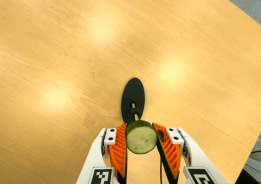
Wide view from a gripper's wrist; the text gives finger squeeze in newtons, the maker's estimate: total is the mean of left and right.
{"total": 12.1, "left": 10.6, "right": 13.5}